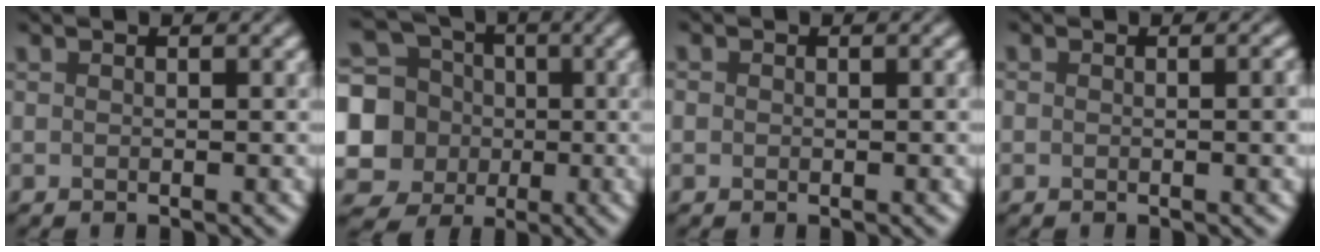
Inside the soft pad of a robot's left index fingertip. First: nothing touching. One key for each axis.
{"total": 10.7, "fx": -0.5, "fy": 9.9, "fz": 4.1, "tx": -0.120, "ty": -0.007, "tz": -0.034}
{"total": 0.8, "fx": 0.2, "fy": 0.7, "fz": 0.3, "tx": -0.002, "ty": -0.003, "tz": -0.002}
{"total": 1.4, "fx": -0.1, "fy": 0.5, "fz": 1.3, "tx": -0.015, "ty": -0.001, "tz": 0.000}